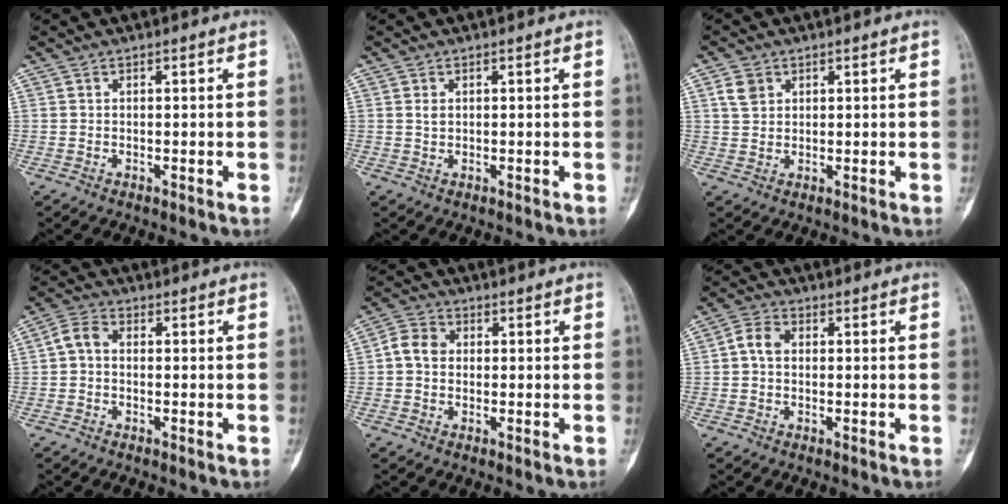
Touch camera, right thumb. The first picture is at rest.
{"total": 1.0, "force": [0.3, 0.7, 0.6], "torque": [-0.009, 0.001, 0.007]}
{"total": 3.3, "force": [1.6, 2.5, 1.5], "torque": [-0.017, 0.000, 0.032]}
{"total": 3.6, "force": [-0.2, 2.4, 2.7], "torque": [-0.049, 0.011, -0.015]}
{"total": 4.5, "force": [0.0, 3.7, 2.6], "torque": [-0.042, 0.013, -0.009]}
{"total": 3.8, "force": [0.1, 2.8, 2.6], "torque": [-0.046, 0.014, -0.006]}